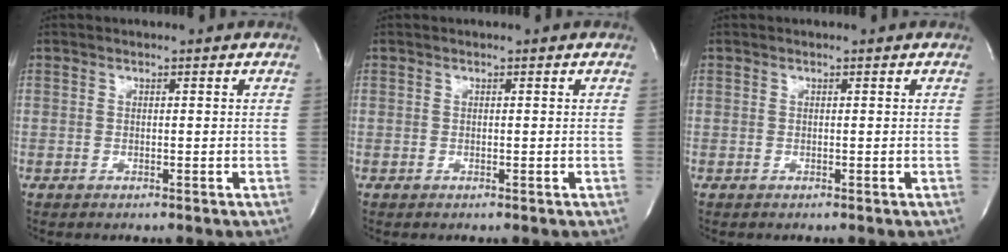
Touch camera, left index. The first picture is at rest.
{"total": 0.0}
{"total": 0.0}